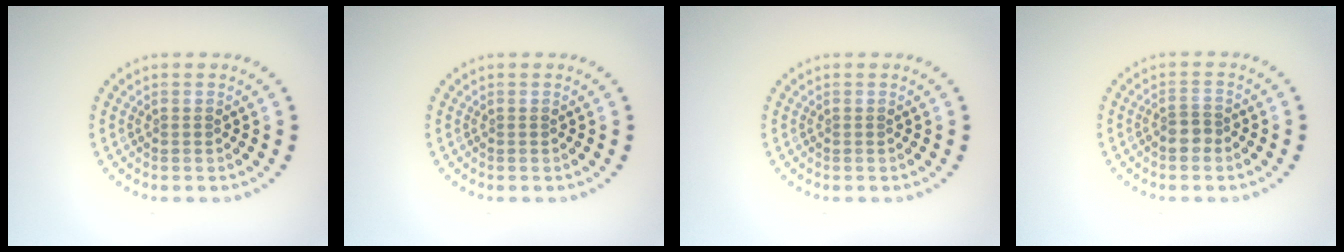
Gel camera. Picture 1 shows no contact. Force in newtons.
{"total": 0.0}
{"total": 0.0}
{"total": 1.7, "press": 1.5, "slide": 0.8}